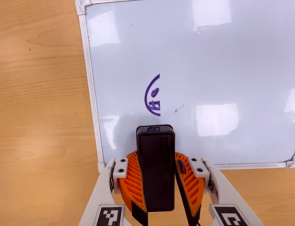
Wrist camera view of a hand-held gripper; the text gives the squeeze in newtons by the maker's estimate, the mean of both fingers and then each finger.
{"total": 11.0, "left": 10.3, "right": 11.6}